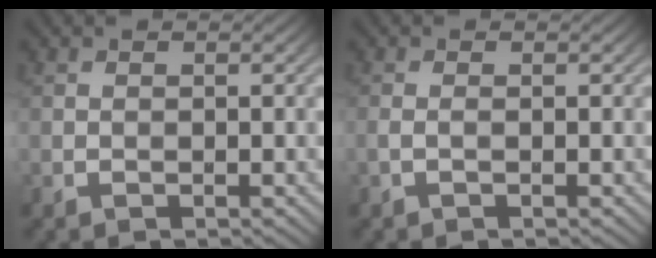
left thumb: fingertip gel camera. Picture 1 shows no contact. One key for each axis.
{"total": 0.8, "fx": -0.2, "fy": 0.1, "fz": 0.8, "tx": -0.018, "ty": 0.000, "tz": -0.006}